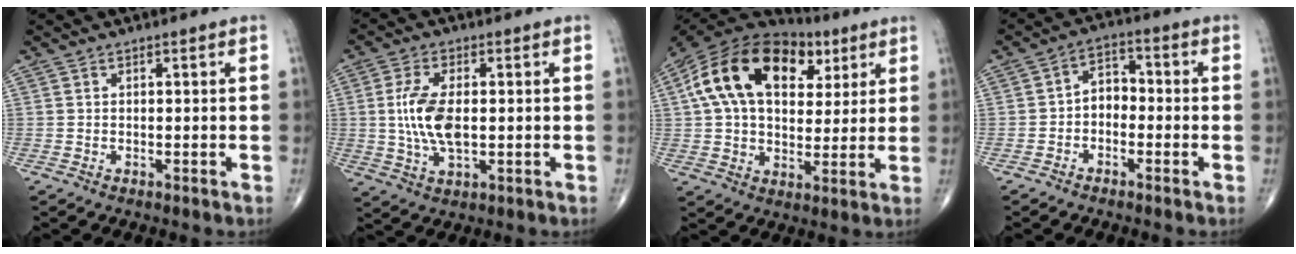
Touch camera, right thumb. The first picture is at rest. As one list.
[{"total": 9.3, "force": [0.2, 4.5, 8.2], "torque": [-0.171, -0.004, 0.006]}, {"total": 23.7, "force": [8.3, 14.6, 16.8], "torque": [-0.286, 0.023, 0.134]}, {"total": 5.0, "force": [-1.3, 3.6, 3.2], "torque": [-0.034, 0.031, -0.037]}]